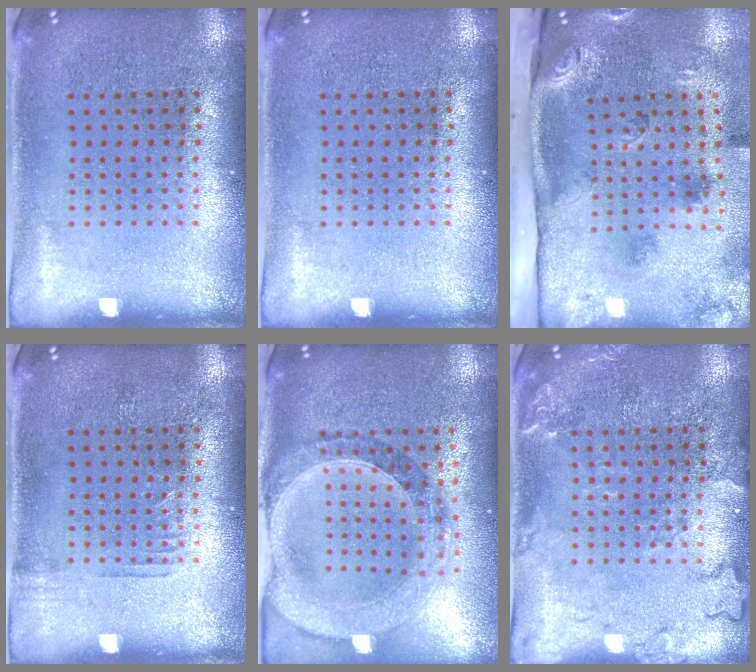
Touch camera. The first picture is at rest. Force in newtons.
{"total": 0.0}
{"total": 3.4, "press": 2.1, "slide": 2.7}
{"total": 0.7, "press": 0.6, "slide": 0.2}
{"total": 1.4, "press": 1.4, "slide": 0.3}
{"total": 2.5, "press": 2.5, "slide": 0.4}